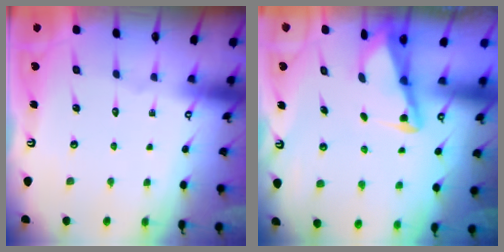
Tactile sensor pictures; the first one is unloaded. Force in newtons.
{"total": 3.0, "press": 3.0, "slide": 0.3}